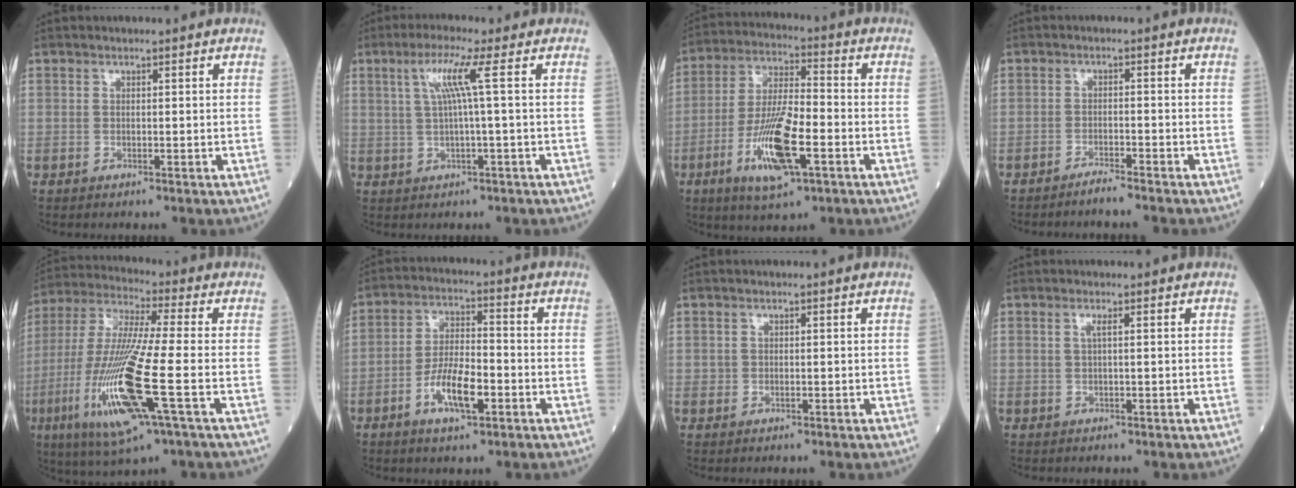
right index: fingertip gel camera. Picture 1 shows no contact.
{"total": 5.3, "force": [1.4, -1.1, 5.0], "torque": [-0.102, 0.011, 0.031]}
{"total": 12.9, "force": [-4.9, 2.9, 11.6], "torque": [-0.226, -0.009, -0.086]}
{"total": 2.4, "force": [-2.3, -0.3, 0.7], "torque": [-0.015, -0.003, -0.039]}
{"total": 18.4, "force": [-5.5, 1.1, 17.5], "torque": [-0.379, -0.027, -0.105]}
{"total": 8.3, "force": [-3.4, 2.5, 7.1], "torque": [-0.134, 0.003, -0.062]}
{"total": 0.7, "force": [-0.1, 0.6, 0.3], "torque": [-0.004, 0.001, -0.002]}
{"total": 1.0, "force": [0.3, 0.0, 1.0], "torque": [-0.025, 0.004, 0.005]}